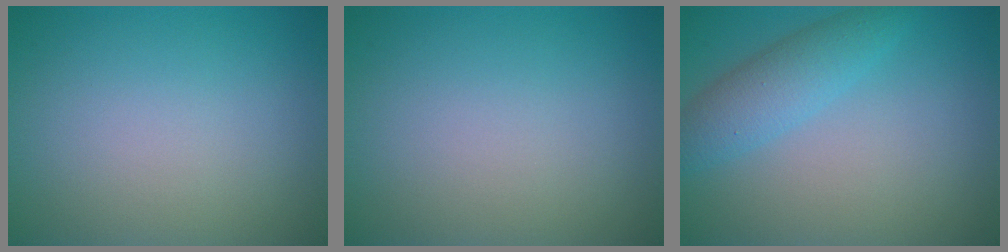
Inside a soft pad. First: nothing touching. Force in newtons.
{"total": 0.0}
{"total": 3.5, "press": 3.5, "slide": 0.2}